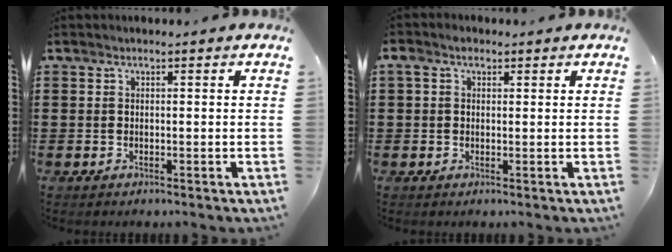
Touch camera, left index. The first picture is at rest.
{"total": 2.2, "force": [0.6, 1.5, 1.5], "torque": [-0.033, 0.010, 0.010]}